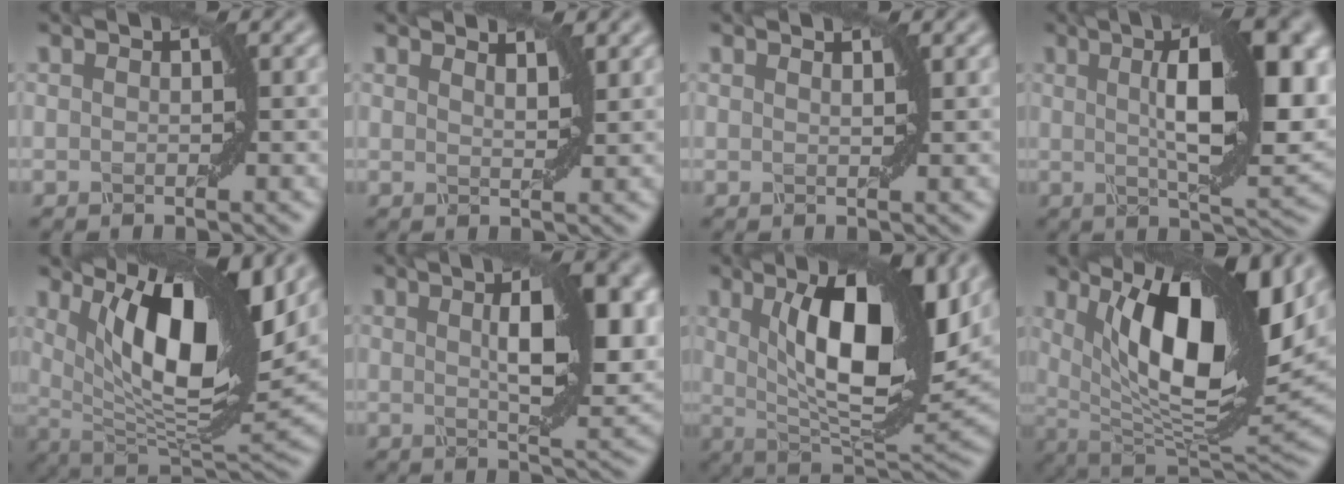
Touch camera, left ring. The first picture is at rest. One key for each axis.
{"total": 1.9, "fx": 1.7, "fy": 0.4, "fz": 0.7, "tx": -0.006, "ty": -0.003, "tz": 0.021}
{"total": 0.9, "fx": 0.7, "fy": 0.2, "fz": 0.4, "tx": -0.001, "ty": -0.004, "tz": 0.006}
{"total": 12.0, "fx": 2.2, "fy": 3.5, "fz": 11.2, "tx": -0.147, "ty": 0.010, "tz": 0.032}
{"total": 13.4, "fx": 5.4, "fy": 4.7, "fz": 11.4, "tx": -0.173, "ty": -0.001, "tz": 0.090}
{"total": 8.8, "fx": 2.0, "fy": 2.6, "fz": 8.2, "tx": -0.106, "ty": 0.009, "tz": 0.032}
{"total": 12.3, "fx": 3.4, "fy": 4.2, "fz": 11.1, "tx": -0.164, "ty": 0.001, "tz": 0.057}
{"total": 15.0, "fx": 5.3, "fy": 5.5, "fz": 12.8, "tx": -0.203, "ty": -0.004, "tz": 0.087}